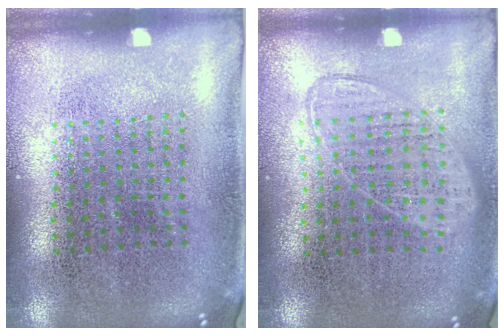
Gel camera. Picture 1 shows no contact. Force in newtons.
{"total": 0.9, "press": 0.8, "slide": 0.4}